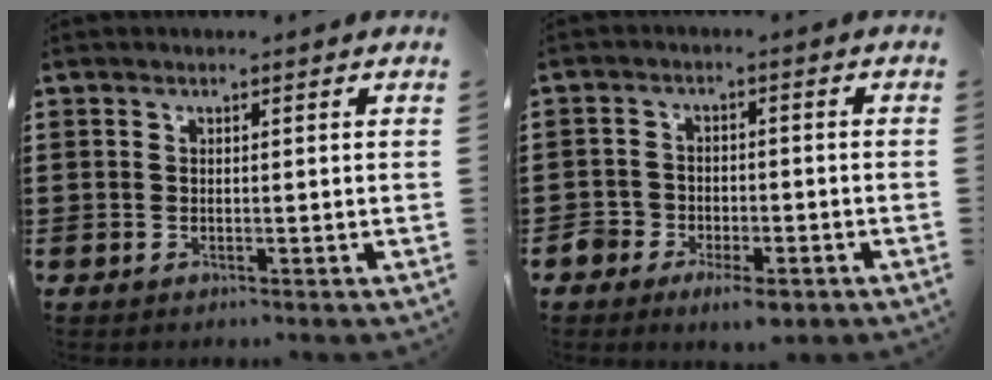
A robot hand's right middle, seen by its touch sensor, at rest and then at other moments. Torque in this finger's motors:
{"motor_torque": [0.24, -0.13, 0.20, 0.06]}